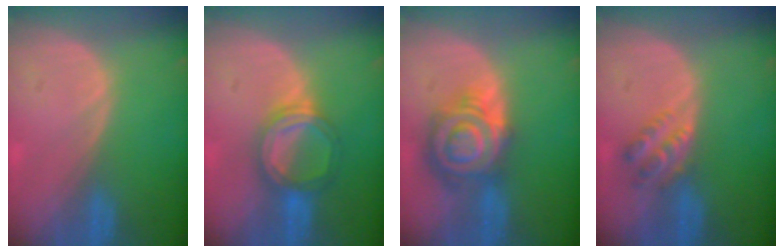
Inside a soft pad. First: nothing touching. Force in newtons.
{"total": 5.9, "press": 5.5, "slide": 2.0}
{"total": 9.1, "press": 9.0, "slide": 0.5}
{"total": 4.6, "press": 3.8, "slide": 2.5}